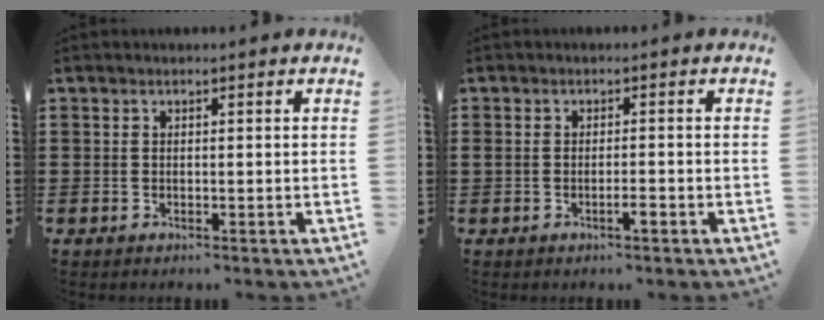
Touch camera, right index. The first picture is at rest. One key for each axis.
{"total": 1.5, "fx": -0.9, "fy": 0.2, "fz": 1.2, "tx": -0.021, "ty": 0.001, "tz": -0.016}